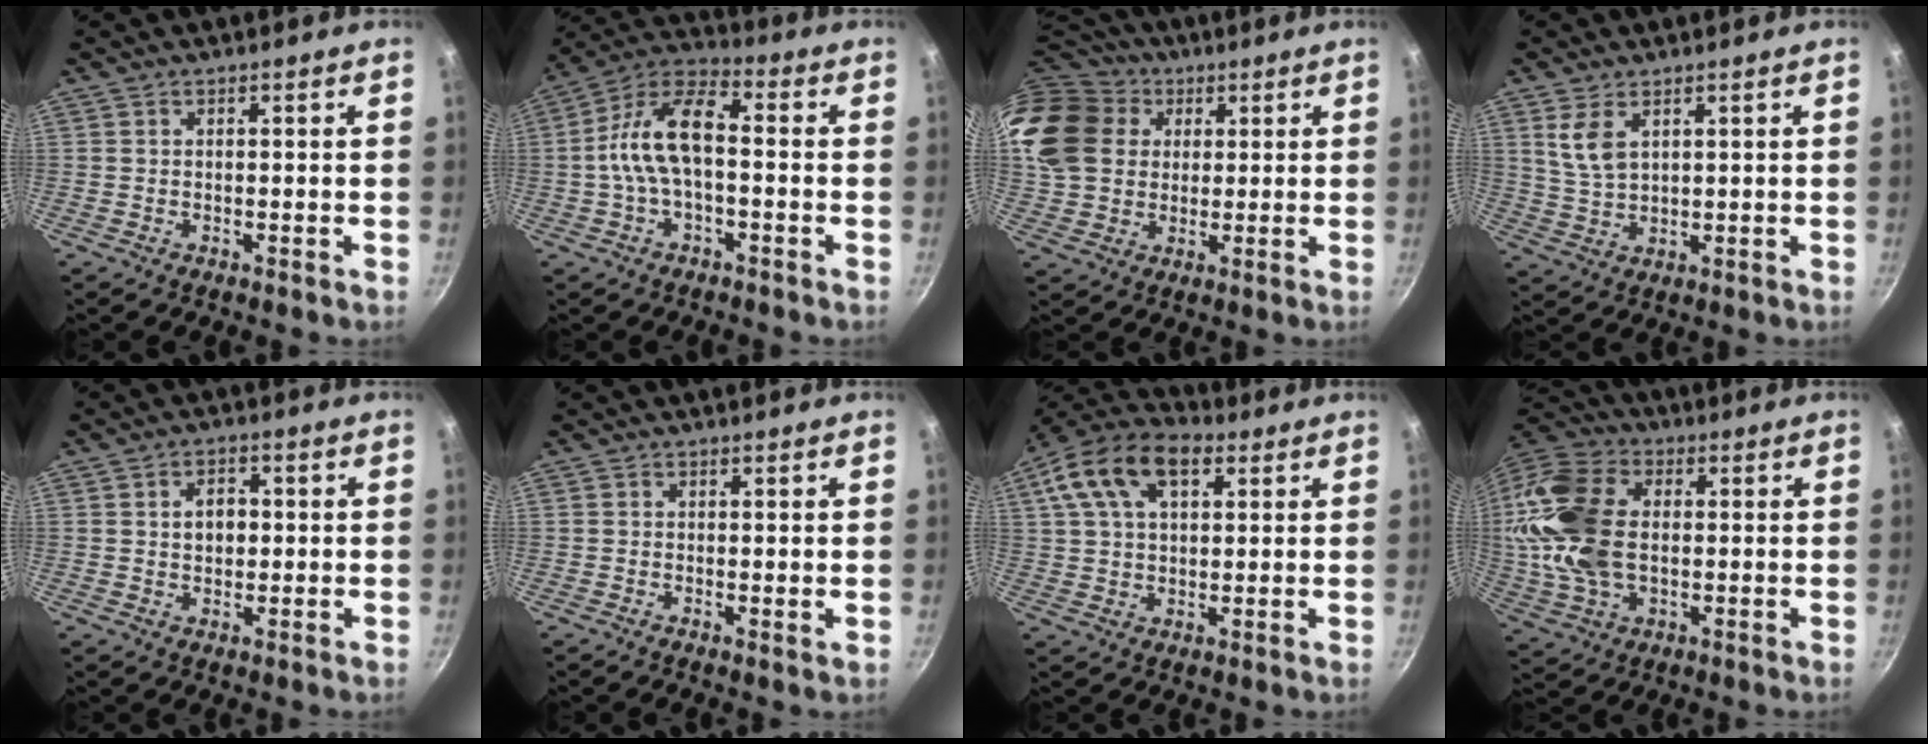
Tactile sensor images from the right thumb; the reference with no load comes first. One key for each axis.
{"total": 12.0, "fx": -1.2, "fy": 5.8, "fz": 10.4, "tx": -0.187, "ty": 0.041, "tz": -0.036}
{"total": 19.8, "fx": 6.5, "fy": 15.5, "fz": 10.5, "tx": -0.206, "ty": 0.018, "tz": 0.118}
{"total": 6.0, "fx": 2.7, "fy": 3.2, "fz": 4.2, "tx": -0.075, "ty": -0.020, "tz": 0.061}
{"total": 4.6, "fx": 0.5, "fy": 3.3, "fz": 3.1, "tx": -0.032, "ty": 0.007, "tz": 0.007}
{"total": 0.5, "fx": 0.2, "fy": 0.2, "fz": 0.4, "tx": -0.006, "ty": -0.007, "tz": 0.001}
{"total": 15.8, "fx": 6.0, "fy": 9.5, "fz": 11.2, "tx": -0.201, "ty": 0.015, "tz": 0.093}
{"total": 18.8, "fx": 1.1, "fy": 12.4, "fz": 14.0, "tx": -0.269, "ty": 0.019, "tz": 0.016}